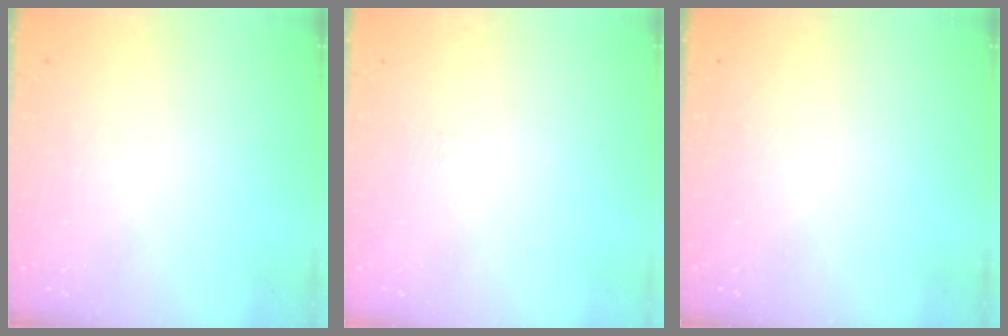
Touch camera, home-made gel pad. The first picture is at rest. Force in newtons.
{"total": 3.1, "press": 3.1, "slide": 0.4}
{"total": 0.0}